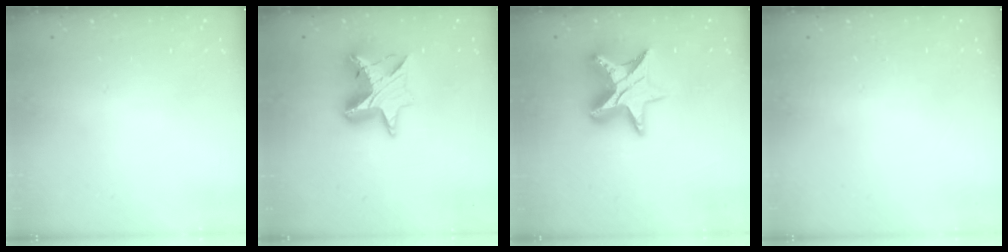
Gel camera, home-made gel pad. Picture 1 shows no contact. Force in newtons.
{"total": 11.7, "press": 11.7, "slide": 0.9}
{"total": 13.9, "press": 13.8, "slide": 0.9}
{"total": 0.0}